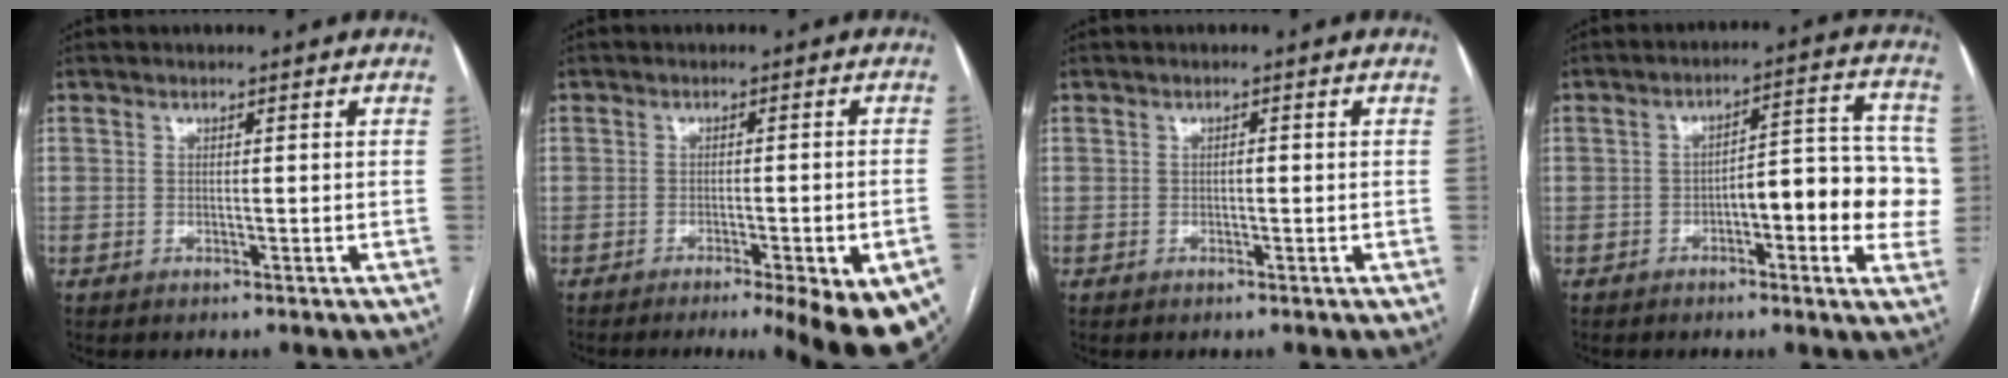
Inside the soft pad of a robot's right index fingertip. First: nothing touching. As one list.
[{"total": 14.5, "force": [-10.0, 2.5, 10.3], "torque": [-0.068, -0.004, -0.121]}, {"total": 0.6, "force": [-0.1, 0.2, 0.5], "torque": [-0.008, 0.002, -0.003]}, {"total": 11.5, "force": [-2.1, 3.5, 10.8], "torque": [-0.125, 0.036, -0.027]}]